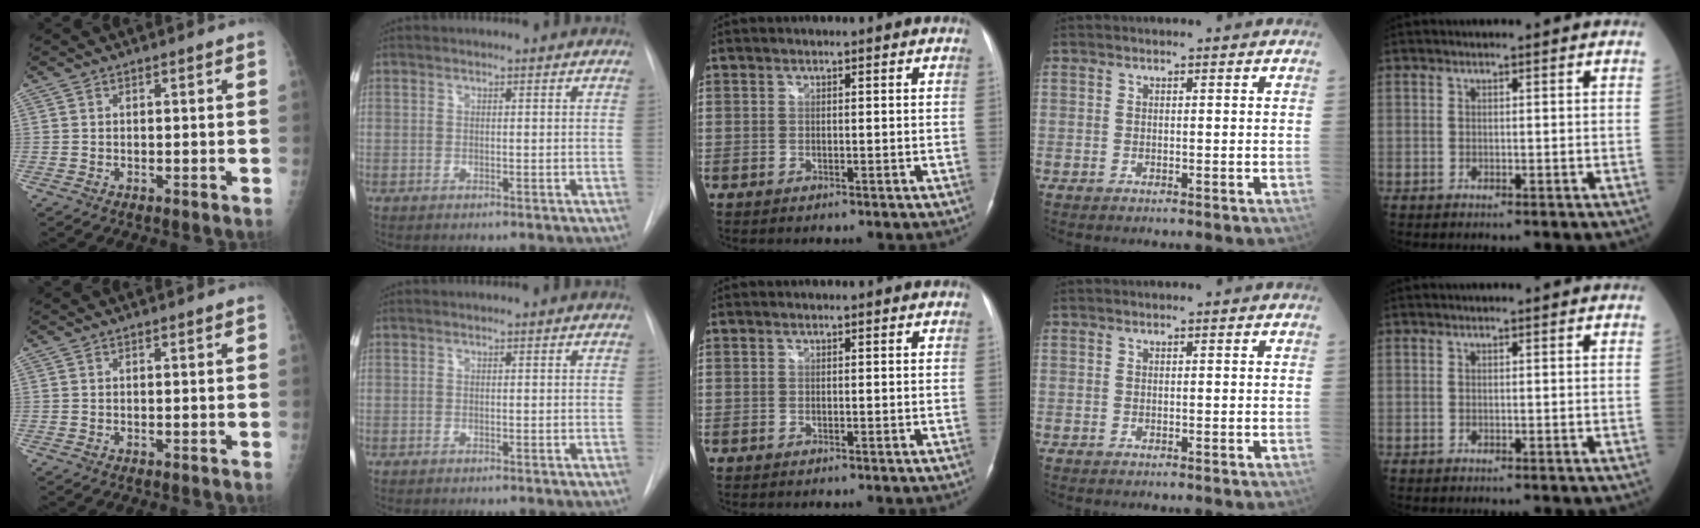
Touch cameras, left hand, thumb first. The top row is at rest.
{}